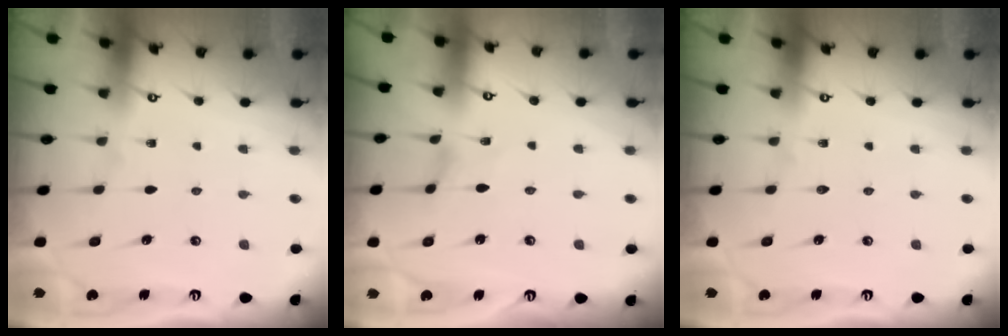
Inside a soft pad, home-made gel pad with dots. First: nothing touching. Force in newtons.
{"total": 0.0}
{"total": 0.0}